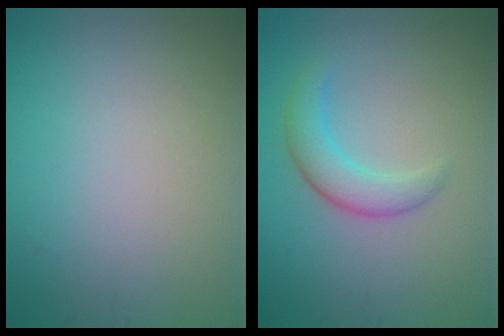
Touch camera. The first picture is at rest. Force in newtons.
{"total": 2.9, "press": 2.9, "slide": 0.2}